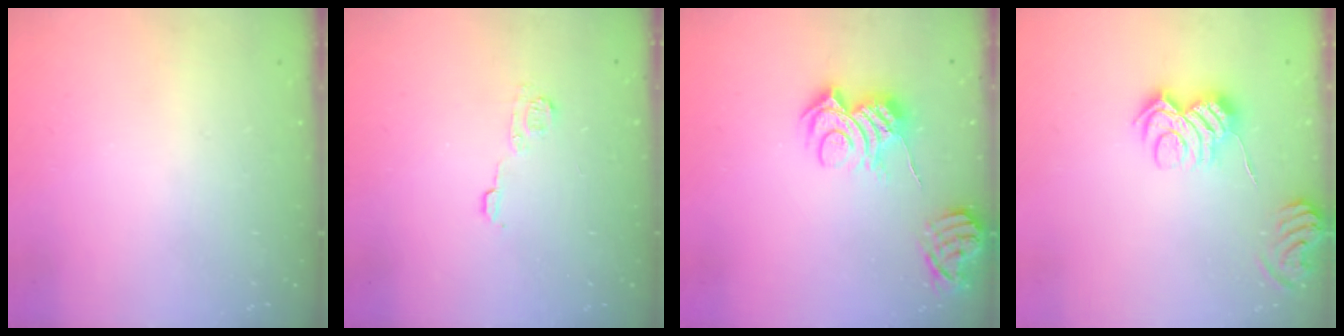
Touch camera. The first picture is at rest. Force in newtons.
{"total": 6.0, "press": 6.0, "slide": 0.4}
{"total": 10.9, "press": 10.8, "slide": 1.1}
{"total": 9.6, "press": 9.6, "slide": 0.5}